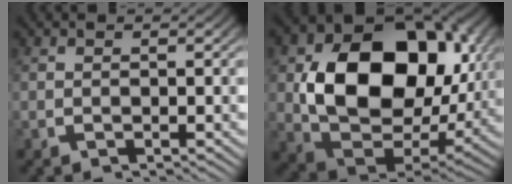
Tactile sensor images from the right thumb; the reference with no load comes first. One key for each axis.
{"total": 18.7, "fx": 1.7, "fy": 12.0, "fz": 14.3, "tx": -0.280, "ty": -0.042, "tz": 0.040}